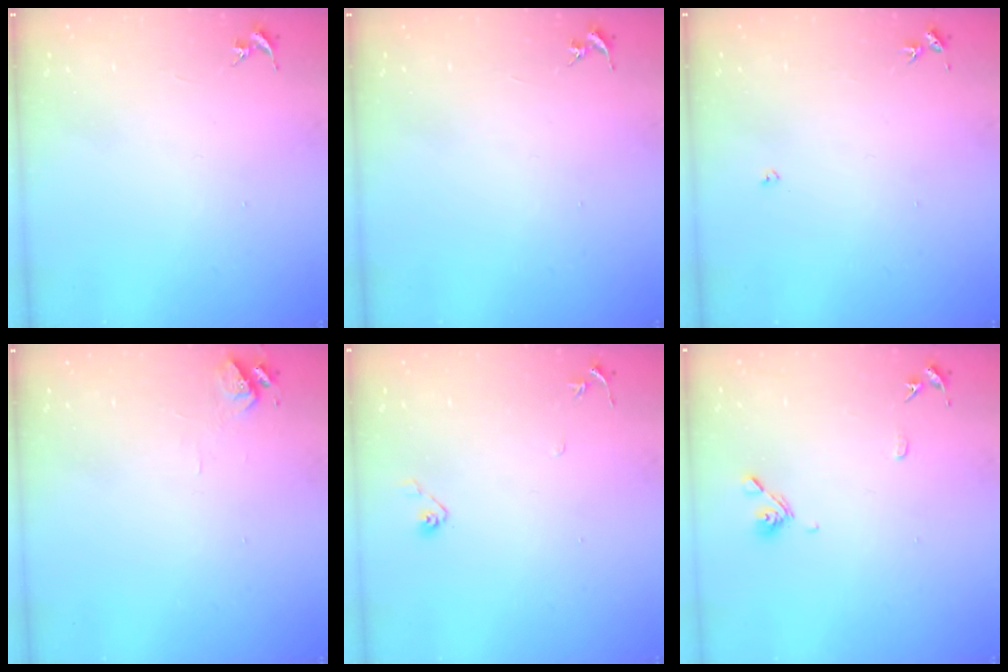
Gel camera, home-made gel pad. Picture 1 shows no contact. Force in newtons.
{"total": 0.0}
{"total": 2.7, "press": 2.7, "slide": 0.5}
{"total": 6.4, "press": 6.4, "slide": 0.8}
{"total": 4.8, "press": 4.7, "slide": 1.0}
{"total": 8.6, "press": 8.4, "slide": 1.6}